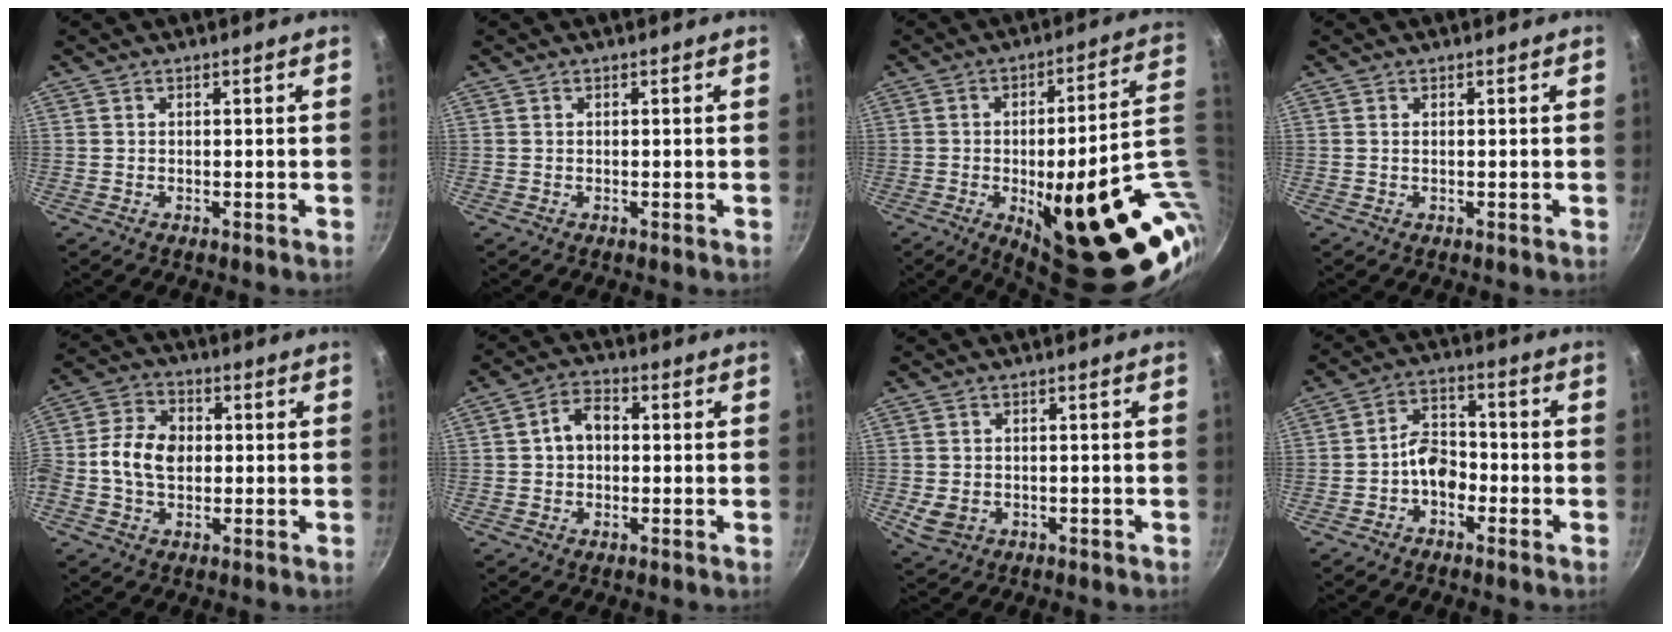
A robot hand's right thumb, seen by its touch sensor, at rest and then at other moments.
{"total": 0.0}
{"total": 30.9, "force": [-5.0, 10.9, 28.5], "torque": [-0.329, -0.005, -0.042]}
{"total": 0.5, "force": [0.1, 0.3, 0.4], "torque": [-0.008, 0.000, 0.002]}
{"total": 10.0, "force": [-0.2, 7.3, 6.8], "torque": [-0.109, 0.018, -0.022]}
{"total": 6.0, "force": [0.5, 4.4, 4.1], "torque": [-0.054, 0.014, -0.001]}
{"total": 4.3, "force": [-0.9, 3.4, 2.5], "torque": [-0.046, 0.002, -0.006]}
{"total": 6.5, "force": [-2.4, 4.5, 4.1], "torque": [-0.043, 0.035, -0.048]}